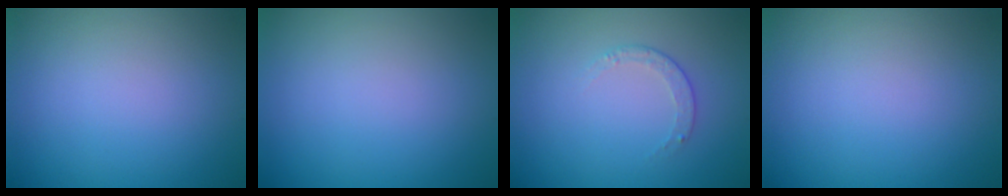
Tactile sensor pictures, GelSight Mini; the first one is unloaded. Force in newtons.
{"total": 0.0}
{"total": 1.2, "press": 0.9, "slide": 0.9}
{"total": 0.0}